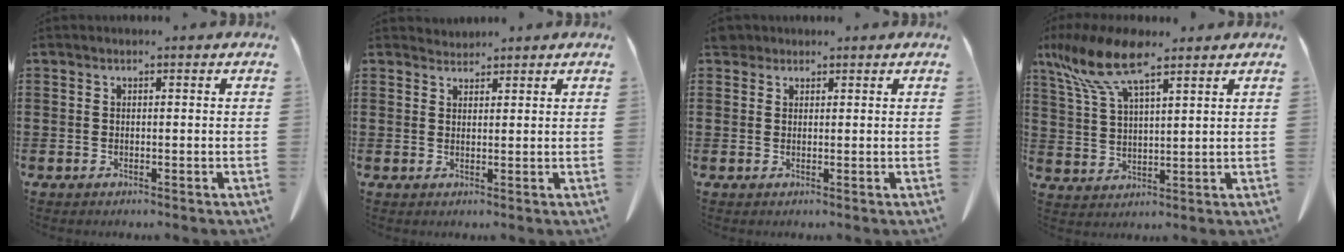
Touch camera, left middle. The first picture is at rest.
{"total": 1.5, "force": [1.5, 0.3, -0.2], "torque": [-0.001, 0.002, 0.029]}
{"total": 2.0, "force": [1.6, 1.0, 0.5], "torque": [-0.016, 0.006, 0.032]}
{"total": 10.0, "force": [6.8, 3.0, 6.7], "torque": [-0.162, -0.019, 0.120]}